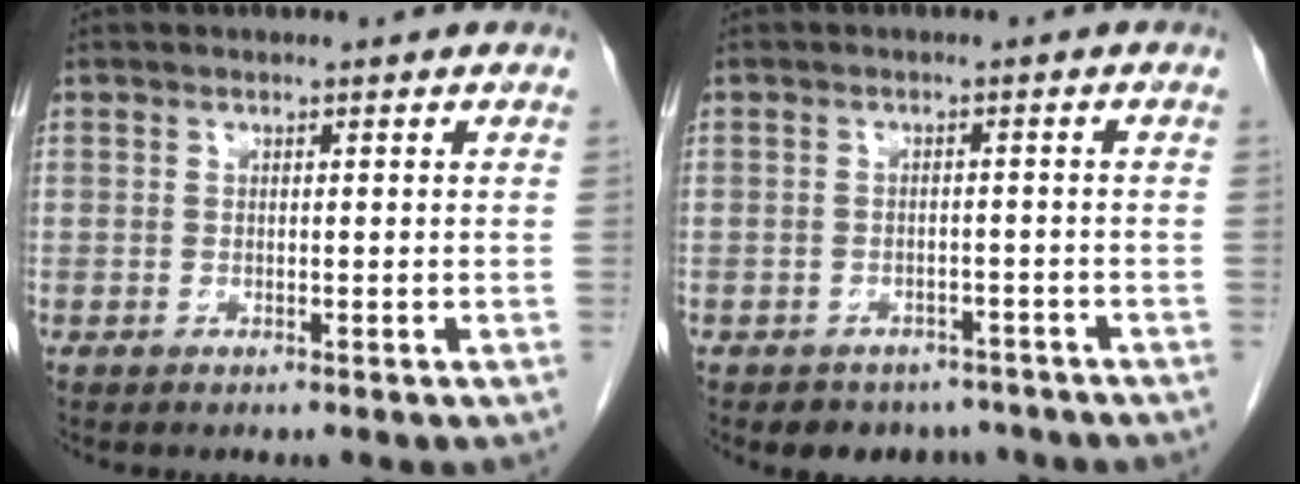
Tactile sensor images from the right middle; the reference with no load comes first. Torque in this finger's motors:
{"motor_torque": [0.01, -0.01, 0.02, 0.01]}